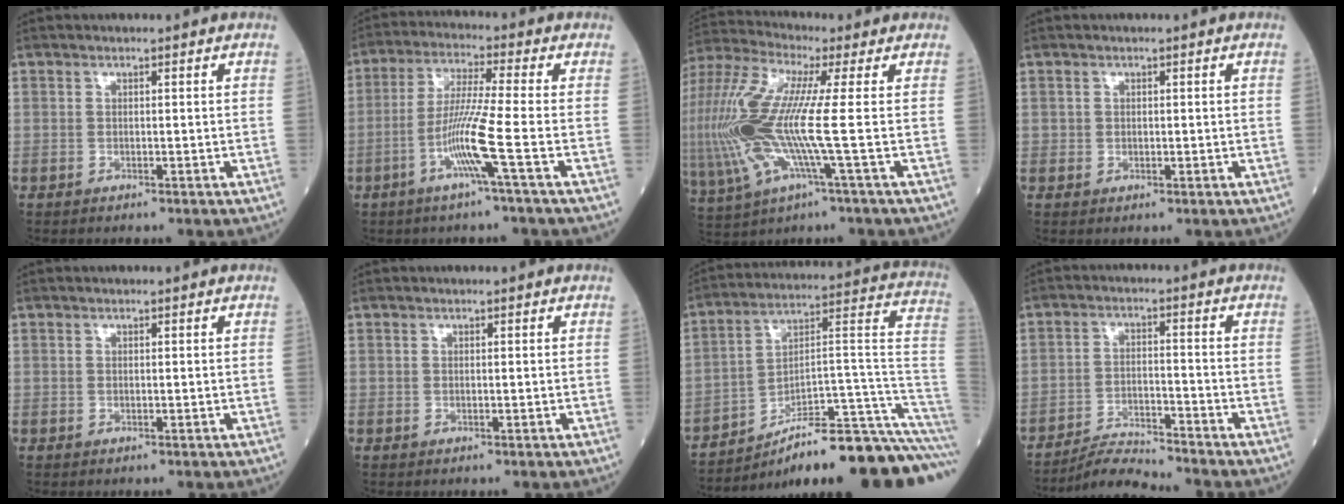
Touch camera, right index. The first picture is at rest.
{"total": 8.2, "force": [-3.1, -1.6, 7.4], "torque": [-0.146, -0.006, -0.065]}
{"total": 16.3, "force": [-0.6, 1.4, 16.2], "torque": [-0.377, 0.004, -0.016]}
{"total": 0.6, "force": [0.1, 0.6, 0.0], "torque": [0.002, 0.004, 0.001]}
{"total": 0.0}
{"total": 0.0}
{"total": 22.2, "force": [-16.8, 1.0, 14.4], "torque": [-0.124, 0.052, -0.251]}
{"total": 5.5, "force": [-5.4, -1.0, 0.2], "torque": [-0.008, -0.010, -0.096]}